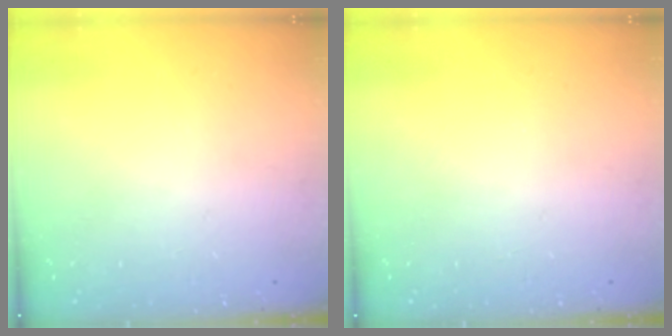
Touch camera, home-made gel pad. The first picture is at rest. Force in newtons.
{"total": 0.0}